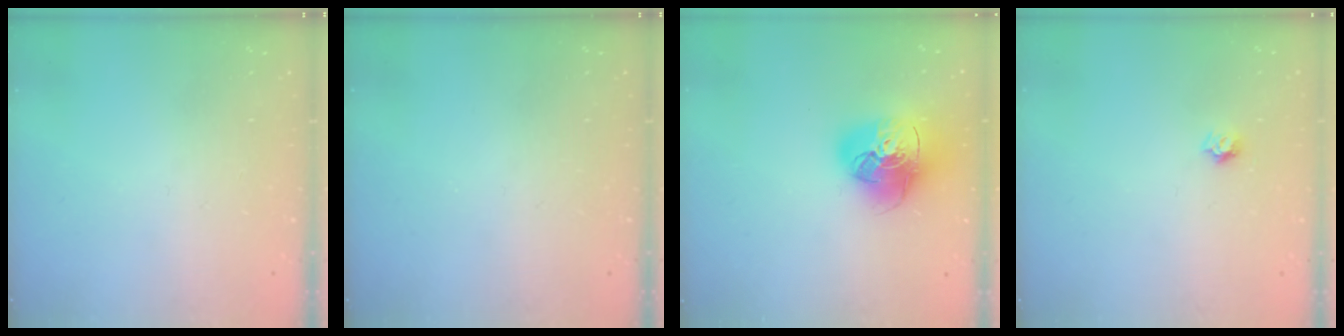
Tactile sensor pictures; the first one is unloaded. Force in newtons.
{"total": 0.0}
{"total": 17.7, "press": 17.5, "slide": 2.2}
{"total": 3.7, "press": 3.6, "slide": 0.2}